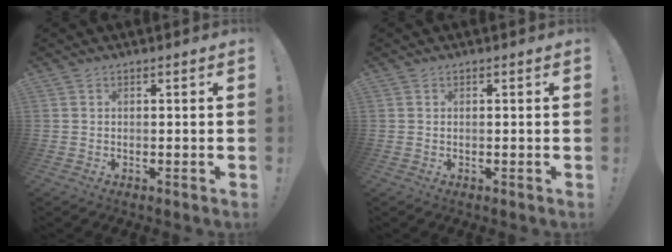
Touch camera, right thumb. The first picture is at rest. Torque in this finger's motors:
{"motor_torque": [-0.29, -0.40, -0.07, -0.11, 0.01]}